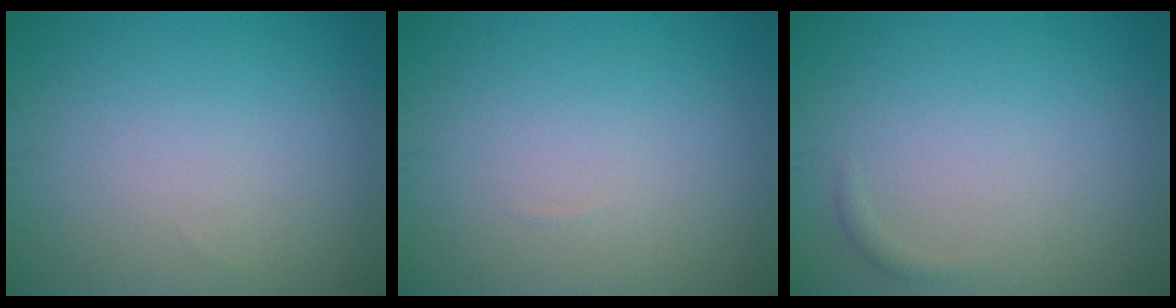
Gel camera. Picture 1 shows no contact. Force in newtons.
{"total": 0.0}
{"total": 0.6, "press": 0.6, "slide": 0.0}